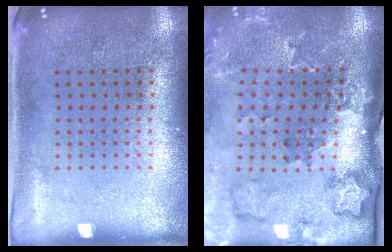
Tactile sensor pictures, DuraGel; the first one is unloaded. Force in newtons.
{"total": 2.2, "press": 2.0, "slide": 1.0}